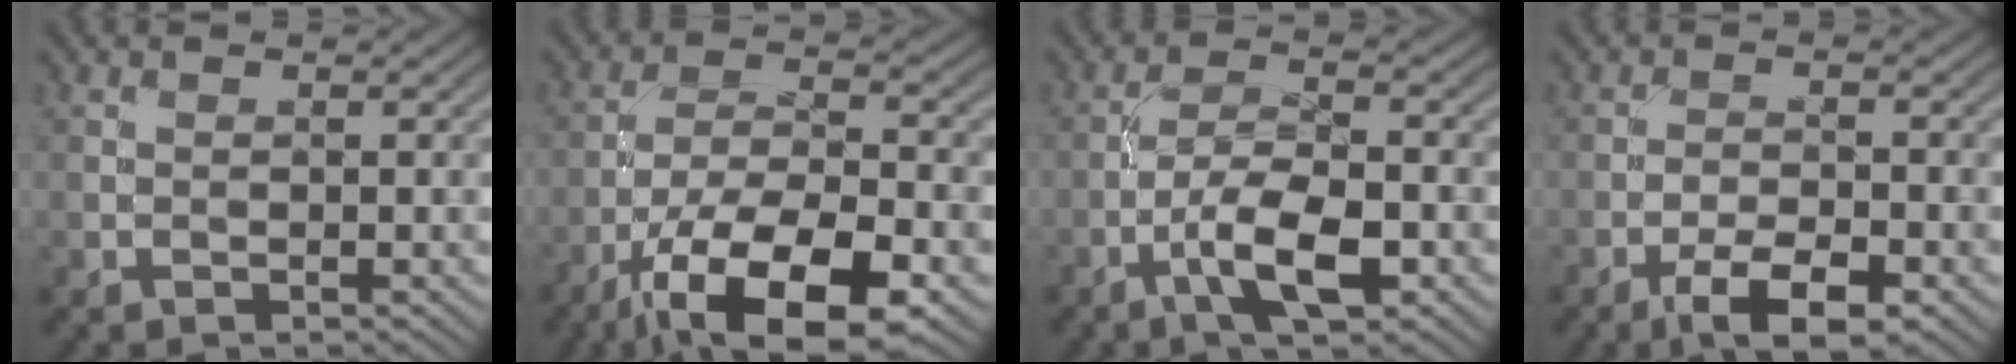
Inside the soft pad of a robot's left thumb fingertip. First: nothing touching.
{"total": 13.8, "force": [-7.8, 4.8, 10.3], "torque": [-0.191, -0.012, -0.142]}
{"total": 6.4, "force": [-3.1, 1.8, 5.3], "torque": [-0.102, 0.010, -0.063]}
{"total": 5.7, "force": [-3.5, 1.8, 4.1], "torque": [-0.072, 0.004, -0.061]}